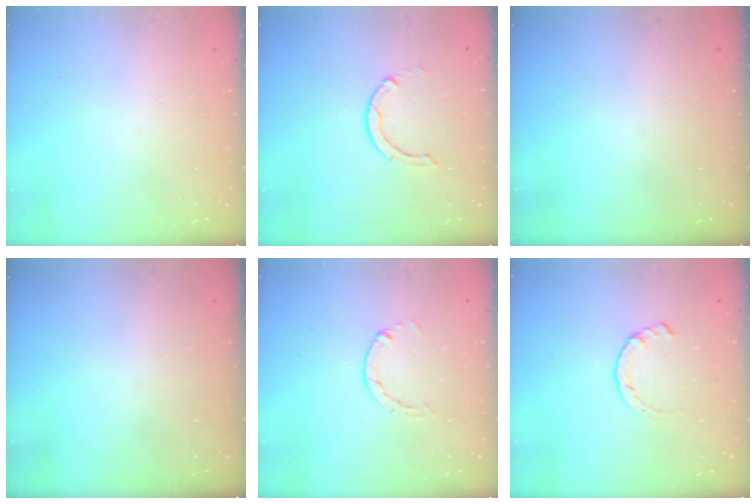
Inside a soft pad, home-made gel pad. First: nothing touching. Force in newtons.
{"total": 2.9, "press": 2.9, "slide": 0.4}
{"total": 0.0}
{"total": 0.0}
{"total": 0.6, "press": 0.6, "slide": 0.2}
{"total": 2.8, "press": 2.8, "slide": 0.4}